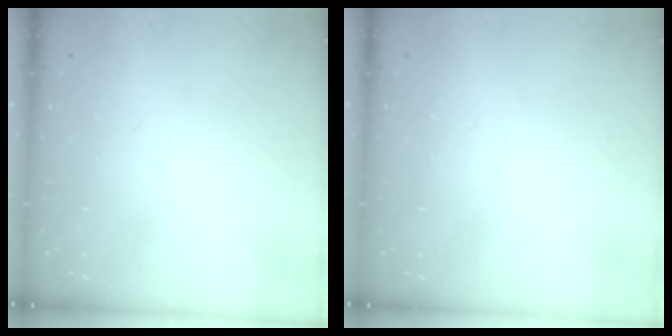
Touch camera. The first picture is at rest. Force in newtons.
{"total": 0.0}